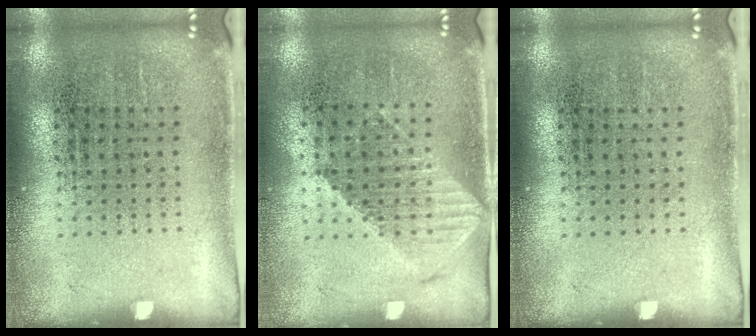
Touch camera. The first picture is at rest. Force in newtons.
{"total": 1.1, "press": 1.0, "slide": 0.4}
{"total": 0.0}